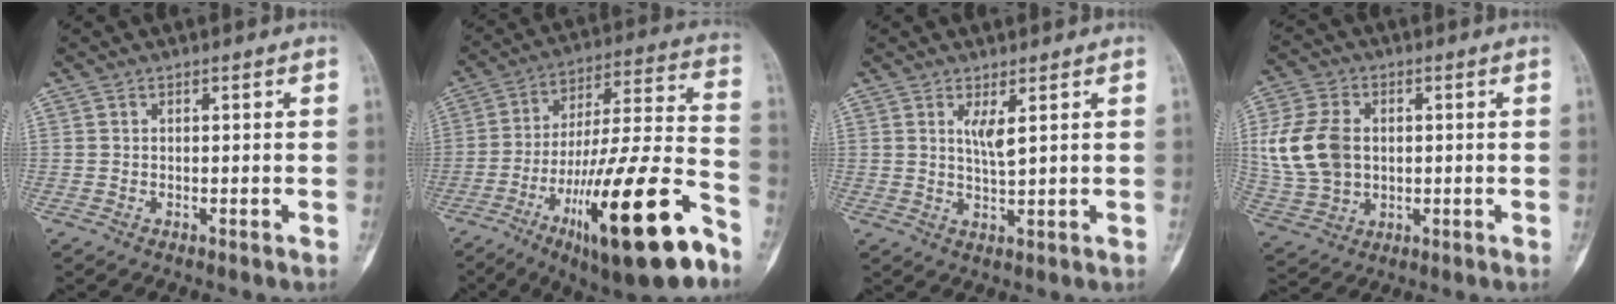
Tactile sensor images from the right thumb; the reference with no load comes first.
{"total": 26.8, "force": [-13.9, 5.4, 22.3], "torque": [-0.357, 0.056, -0.221]}
{"total": 3.0, "force": [1.4, 0.4, 2.7], "torque": [-0.052, -0.016, 0.031]}
{"total": 13.0, "force": [1.2, 9.5, 8.7], "torque": [-0.171, 0.004, 0.031]}